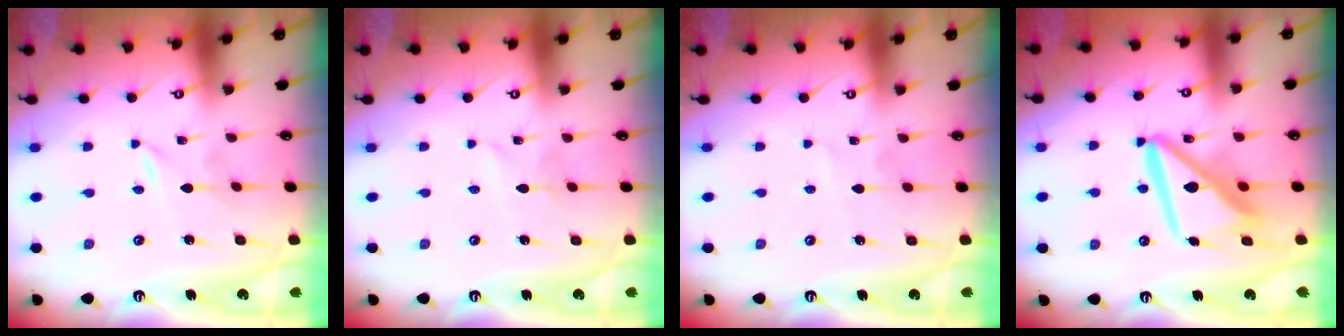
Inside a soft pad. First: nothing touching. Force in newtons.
{"total": 2.4, "press": 2.3, "slide": 0.3}
{"total": 2.4, "press": 2.4, "slide": 0.3}
{"total": 14.6, "press": 14.5, "slide": 1.8}